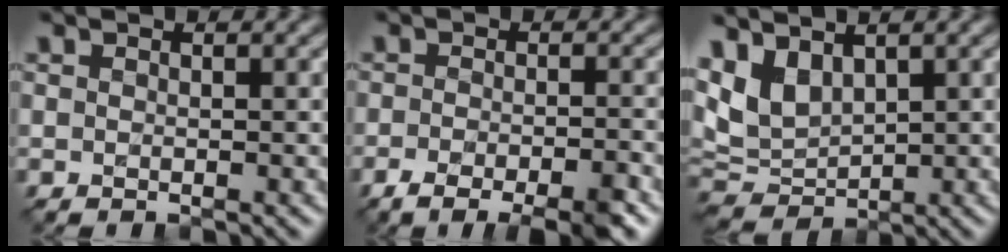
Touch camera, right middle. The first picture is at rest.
{"total": 6.0, "force": [-4.0, 1.5, 4.2], "torque": [-0.065, -0.009, -0.065]}
{"total": 5.0, "force": [2.3, 2.9, 3.3], "torque": [-0.074, -0.004, 0.046]}